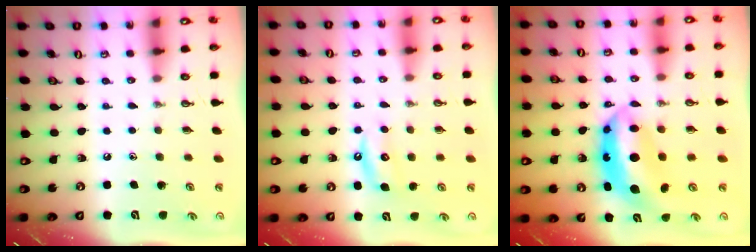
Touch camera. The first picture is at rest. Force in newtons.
{"total": 5.4, "press": 5.4, "slide": 0.4}
{"total": 9.1, "press": 9.0, "slide": 1.0}